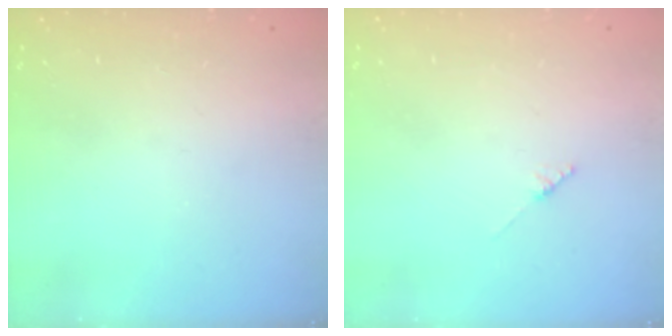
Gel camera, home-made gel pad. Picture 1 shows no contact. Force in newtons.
{"total": 1.8, "press": 1.7, "slide": 0.3}